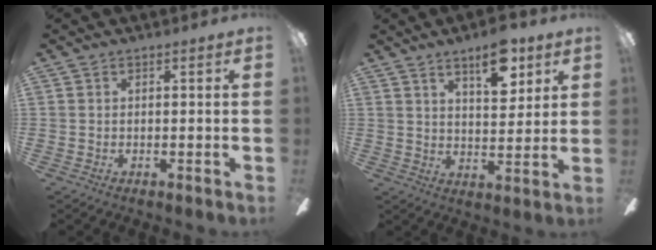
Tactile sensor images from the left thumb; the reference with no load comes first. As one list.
[{"total": 10.0, "force": [6.4, 4.3, 6.4], "torque": [-0.083, -0.026, 0.106]}]